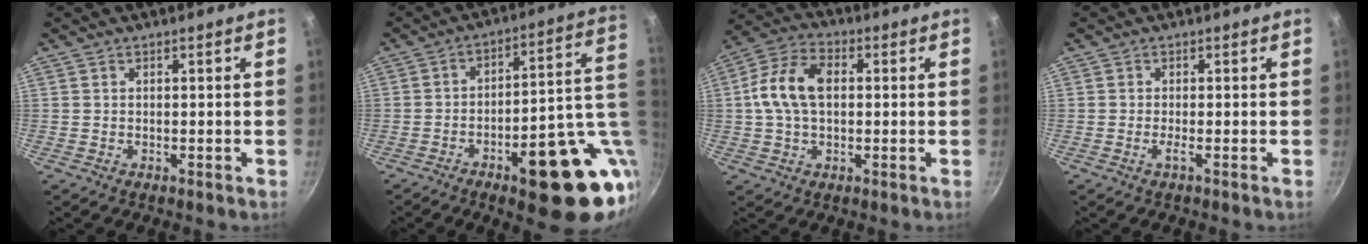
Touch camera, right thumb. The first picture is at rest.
{"total": 23.5, "force": [-7.6, 7.2, 21.1], "torque": [-0.207, 0.045, -0.093]}
{"total": 11.2, "force": [1.0, 7.1, 8.6], "torque": [-0.170, 0.025, 0.014]}
{"total": 0.9, "force": [-0.4, -0.1, 0.8], "torque": [-0.019, -0.001, -0.012]}